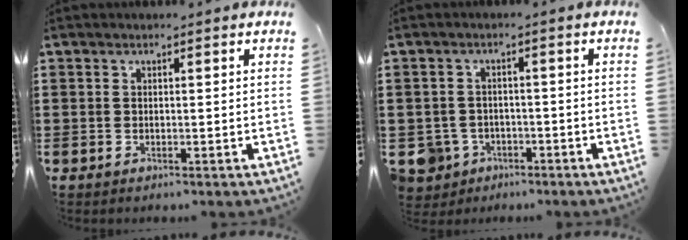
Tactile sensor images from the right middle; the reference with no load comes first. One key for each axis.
{"total": 3.6, "fx": -2.3, "fy": 2.5, "fz": 1.0, "tx": -0.054, "ty": -0.008, "tz": -0.056}